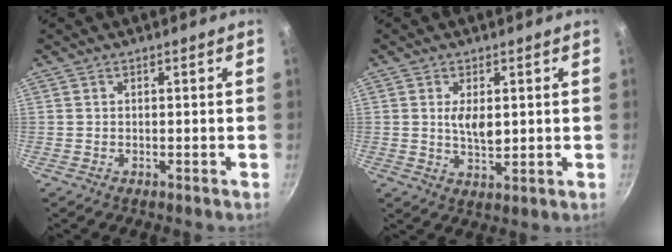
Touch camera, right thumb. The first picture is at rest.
{"total": 5.2, "force": [0.9, 2.6, 4.4], "torque": [-0.074, -0.012, 0.019]}